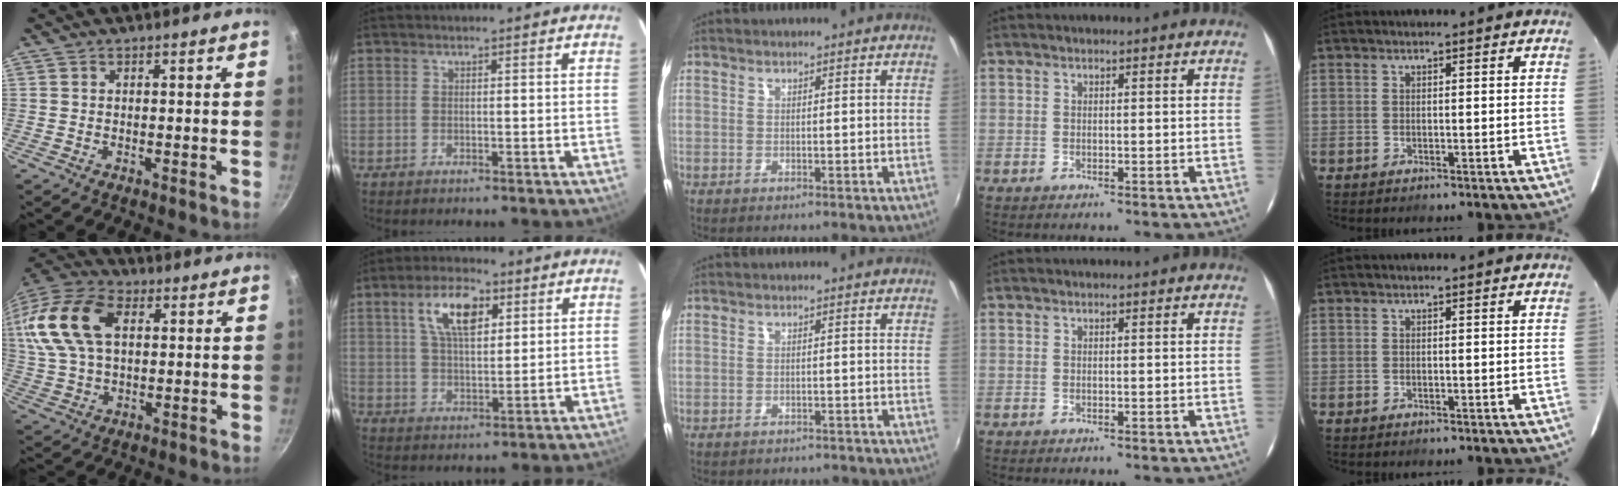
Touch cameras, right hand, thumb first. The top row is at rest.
{"thumb": {"total": 20.6, "force": [5.3, 12.9, 15.1], "torque": [-0.307, 0.019, 0.091]}, "index": {"total": 9.9, "force": [4.3, 4.3, 7.8], "torque": [-0.143, 0.019, 0.077]}, "middle": {"total": 8.6, "force": [-7.8, 2.4, 2.7], "torque": [-0.063, -0.010, -0.099]}}